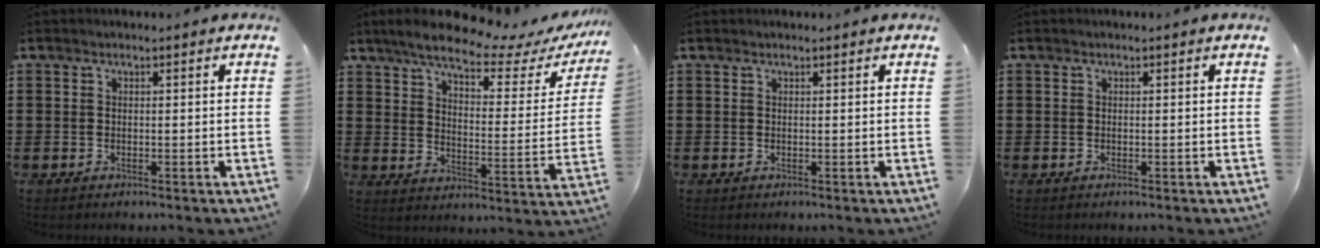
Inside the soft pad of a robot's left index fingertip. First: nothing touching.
{"total": 8.5, "force": [7.1, 1.5, 4.4], "torque": [-0.102, -0.038, 0.116]}
{"total": 0.0}
{"total": 0.0}